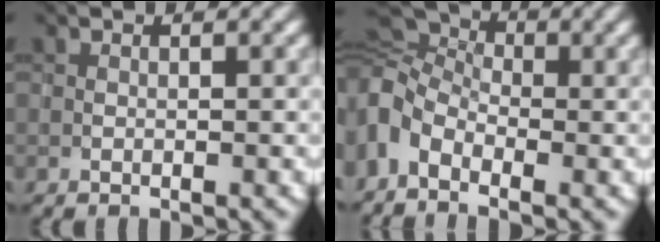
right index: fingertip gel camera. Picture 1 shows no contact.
{"total": 6.5, "force": [-1.3, 4.5, 4.5], "torque": [-0.111, 0.000, -0.039]}